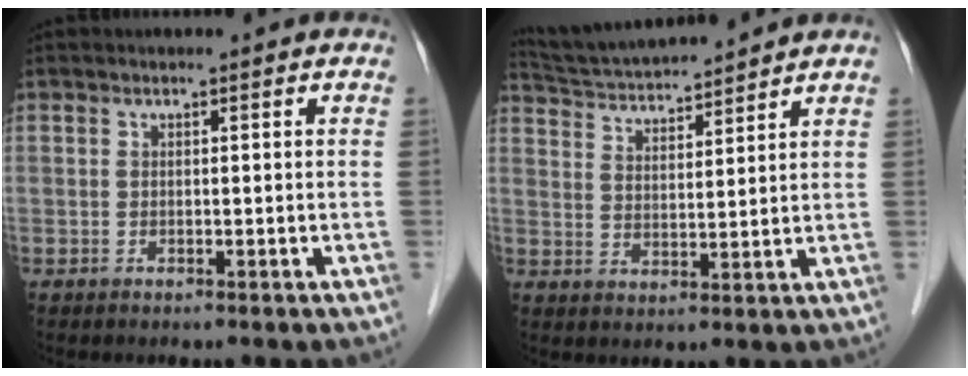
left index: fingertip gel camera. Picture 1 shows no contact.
{"total": 11.0, "force": [10.4, 0.0, 3.6], "torque": [-0.074, 0.018, 0.176]}